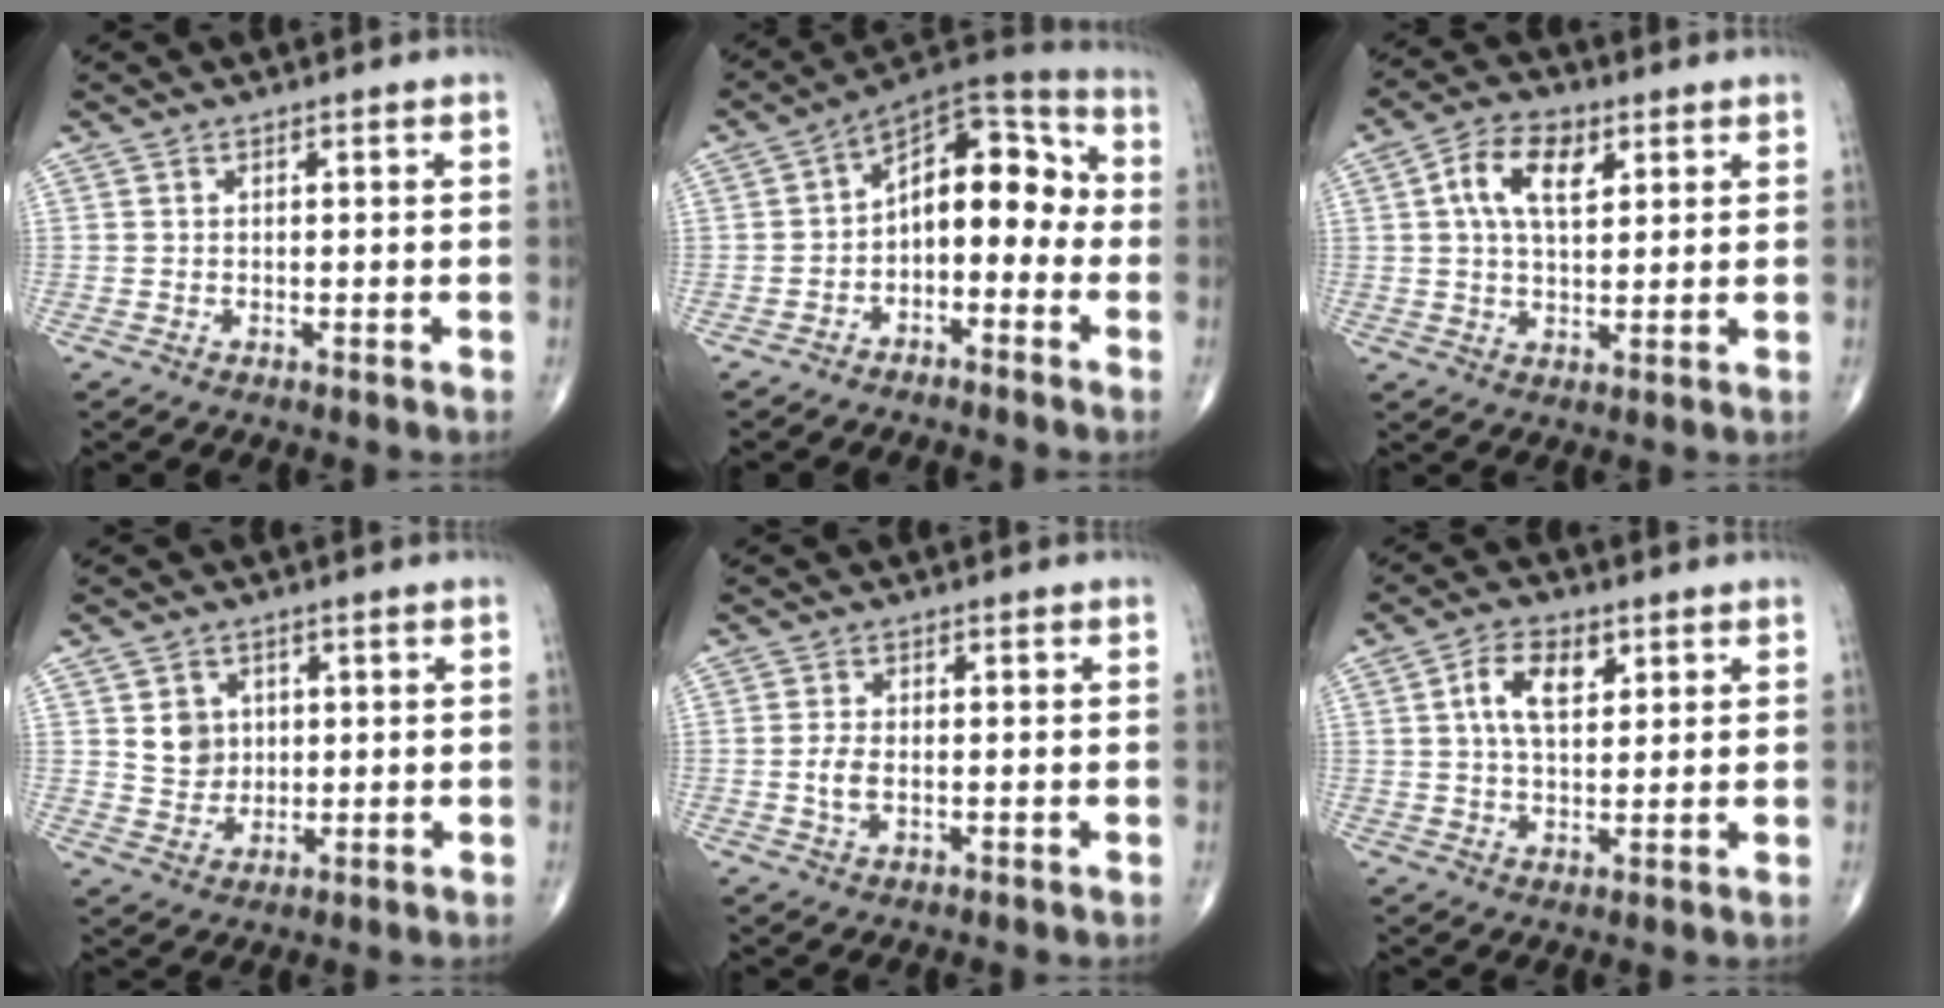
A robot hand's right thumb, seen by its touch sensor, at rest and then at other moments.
{"total": 12.9, "force": [-2.2, 7.7, 10.1], "torque": [-0.114, 0.060, -0.047]}
{"total": 9.2, "force": [3.1, 5.1, 7.0], "torque": [-0.116, 0.001, 0.050]}
{"total": 5.4, "force": [1.4, 4.7, 2.3], "torque": [-0.016, -0.008, 0.029]}
{"total": 3.2, "force": [-0.4, 1.7, 2.6], "torque": [-0.055, -0.001, -0.009]}
{"total": 7.6, "force": [2.7, 4.2, 5.8], "torque": [-0.094, -0.003, 0.046]}